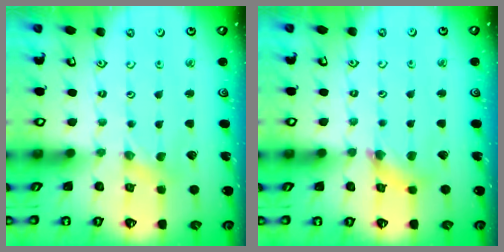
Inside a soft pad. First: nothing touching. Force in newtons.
{"total": 4.4, "press": 4.4, "slide": 0.6}